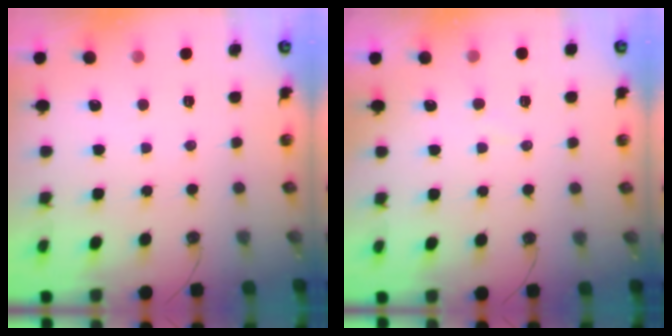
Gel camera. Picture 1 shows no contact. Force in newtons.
{"total": 3.6, "press": 3.6, "slide": 0.3}